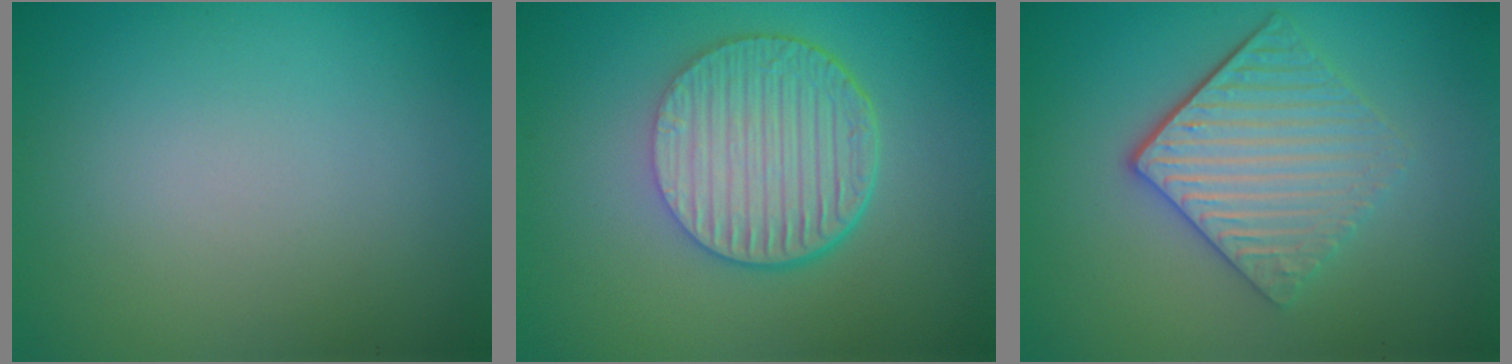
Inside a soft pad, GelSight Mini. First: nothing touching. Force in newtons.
{"total": 6.7, "press": 4.6, "slide": 4.9}
{"total": 4.8, "press": 3.6, "slide": 3.2}